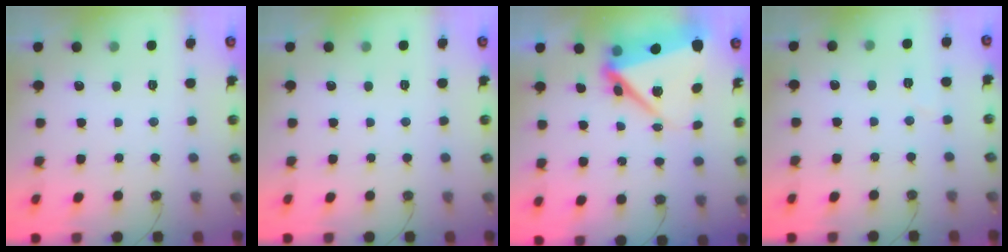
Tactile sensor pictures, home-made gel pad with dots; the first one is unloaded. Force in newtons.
{"total": 0.0}
{"total": 12.0, "press": 11.9, "slide": 1.6}
{"total": 3.1, "press": 2.7, "slide": 1.5}